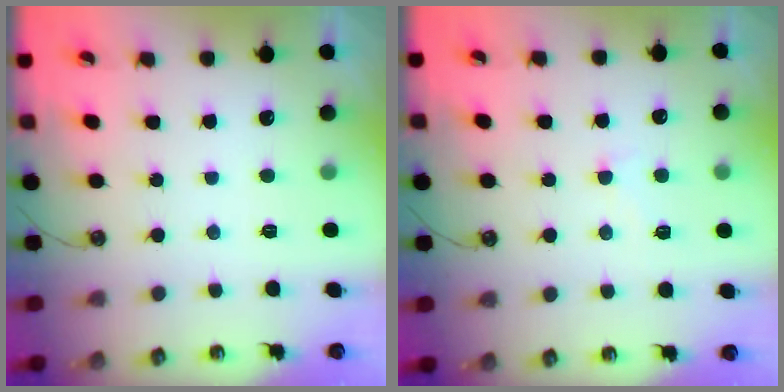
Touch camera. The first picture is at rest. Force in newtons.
{"total": 0.8, "press": 0.0, "slide": 0.8}